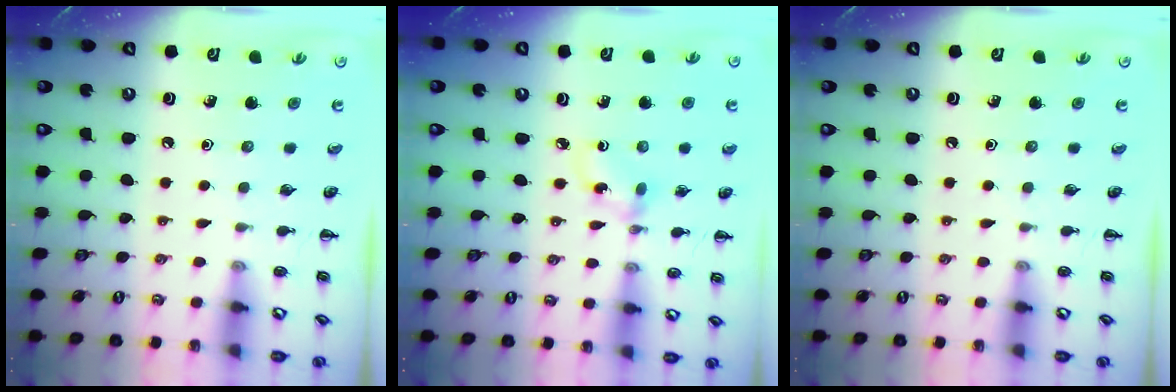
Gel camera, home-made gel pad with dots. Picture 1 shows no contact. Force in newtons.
{"total": 3.0, "press": 2.9, "slide": 0.7}
{"total": 0.0}